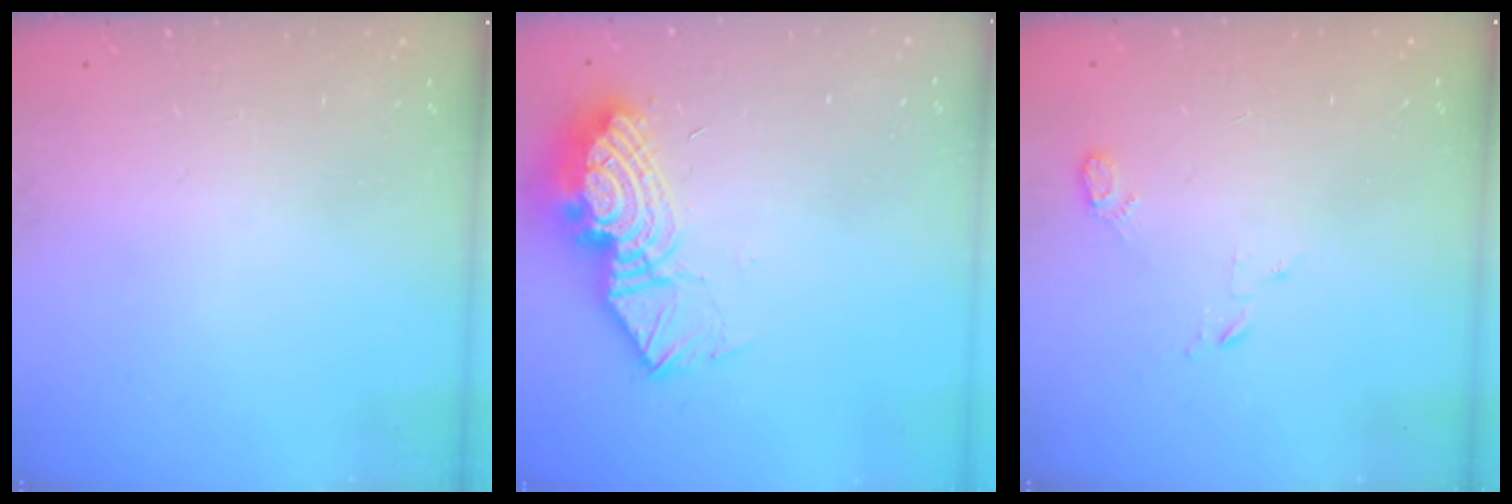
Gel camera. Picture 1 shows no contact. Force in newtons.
{"total": 18.7, "press": 16.6, "slide": 8.7}
{"total": 3.8, "press": 3.7, "slide": 0.8}